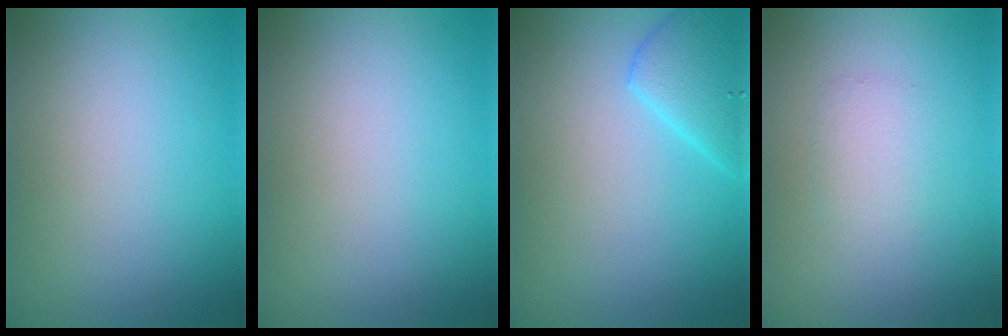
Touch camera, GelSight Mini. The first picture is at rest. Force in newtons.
{"total": 0.0}
{"total": 3.1, "press": 3.1, "slide": 0.3}
{"total": 1.6, "press": 1.6, "slide": 0.0}